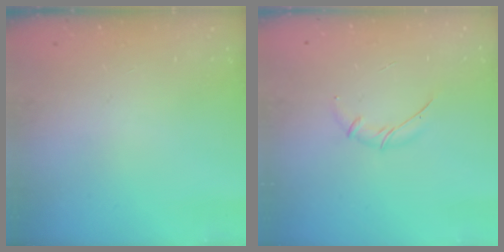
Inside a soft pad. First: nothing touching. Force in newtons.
{"total": 5.4, "press": 5.3, "slide": 0.9}